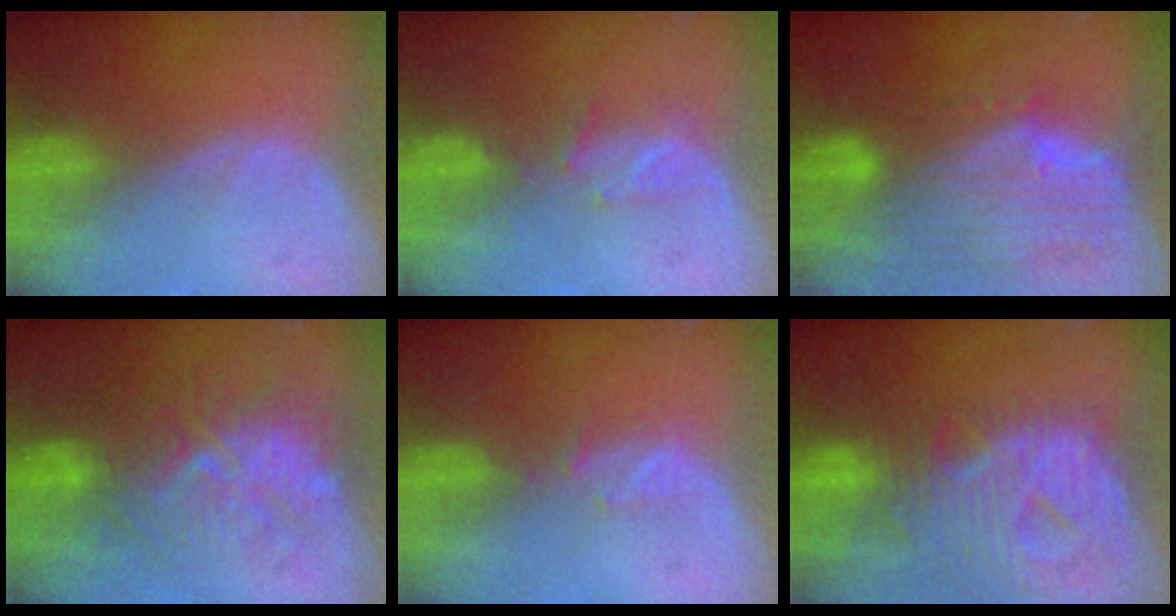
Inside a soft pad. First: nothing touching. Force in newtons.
{"total": 2.7, "press": 2.6, "slide": 0.8}
{"total": 11.1, "press": 9.5, "slide": 5.7}
{"total": 9.2, "press": 9.0, "slide": 2.1}
{"total": 1.5, "press": 1.4, "slide": 0.2}
{"total": 13.0, "press": 11.0, "slide": 6.8}